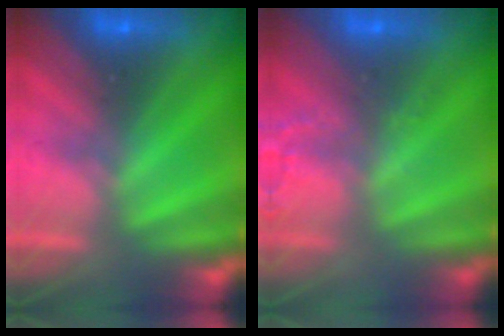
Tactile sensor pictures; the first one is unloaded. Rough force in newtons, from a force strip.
{"total": 1.7}